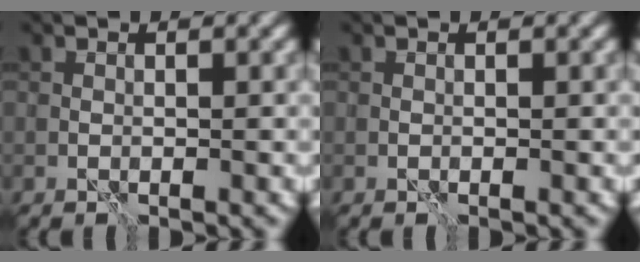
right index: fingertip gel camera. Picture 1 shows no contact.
{"total": 0.0}